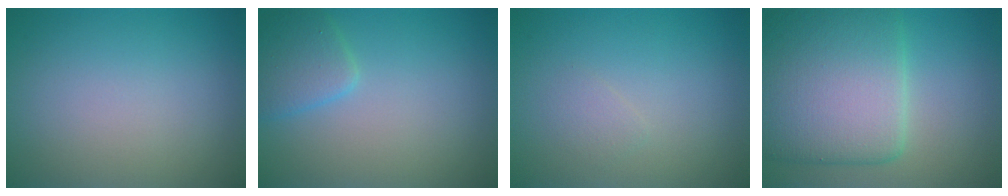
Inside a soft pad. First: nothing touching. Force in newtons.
{"total": 2.6, "press": 2.6, "slide": 0.2}
{"total": 0.9, "press": 0.9, "slide": 0.1}
{"total": 10.0, "press": 10.0, "slide": 0.1}